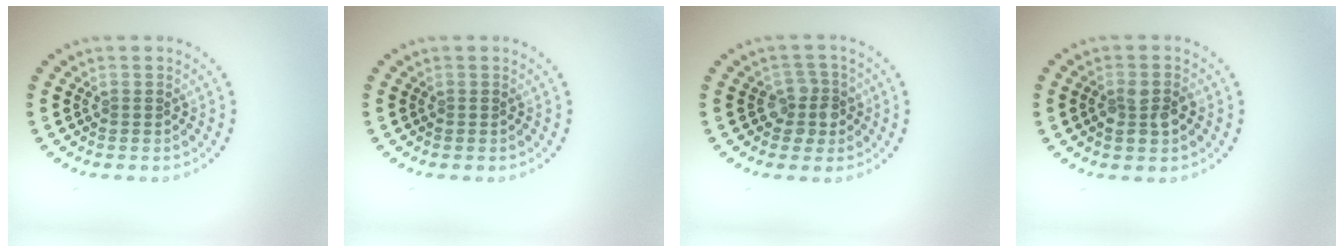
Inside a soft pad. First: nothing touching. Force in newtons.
{"total": 0.0}
{"total": 2.6, "press": 2.2, "slide": 1.3}
{"total": 2.5, "press": 2.4, "slide": 0.4}